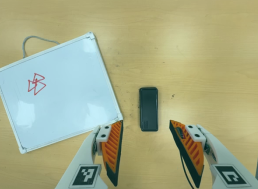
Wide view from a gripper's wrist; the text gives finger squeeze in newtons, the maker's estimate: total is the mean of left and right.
{"total": 0.0}